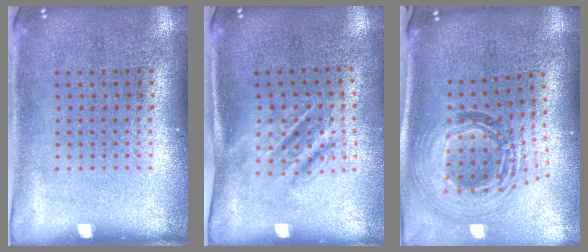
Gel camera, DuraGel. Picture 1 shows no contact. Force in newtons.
{"total": 1.7, "press": 1.3, "slide": 1.1}
{"total": 1.9, "press": 1.6, "slide": 1.0}